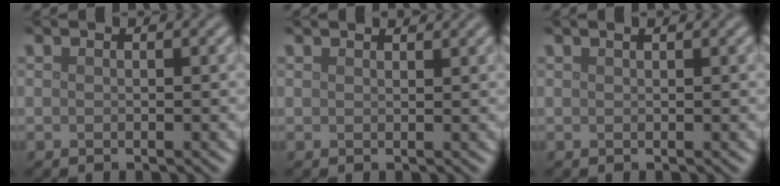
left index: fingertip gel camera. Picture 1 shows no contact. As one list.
[{"total": 1.9, "force": [1.7, 0.4, 0.7], "torque": [-0.006, 0.000, 0.012]}, {"total": 1.1, "force": [0.7, 0.3, 0.8], "torque": [-0.006, -0.001, 0.004]}]